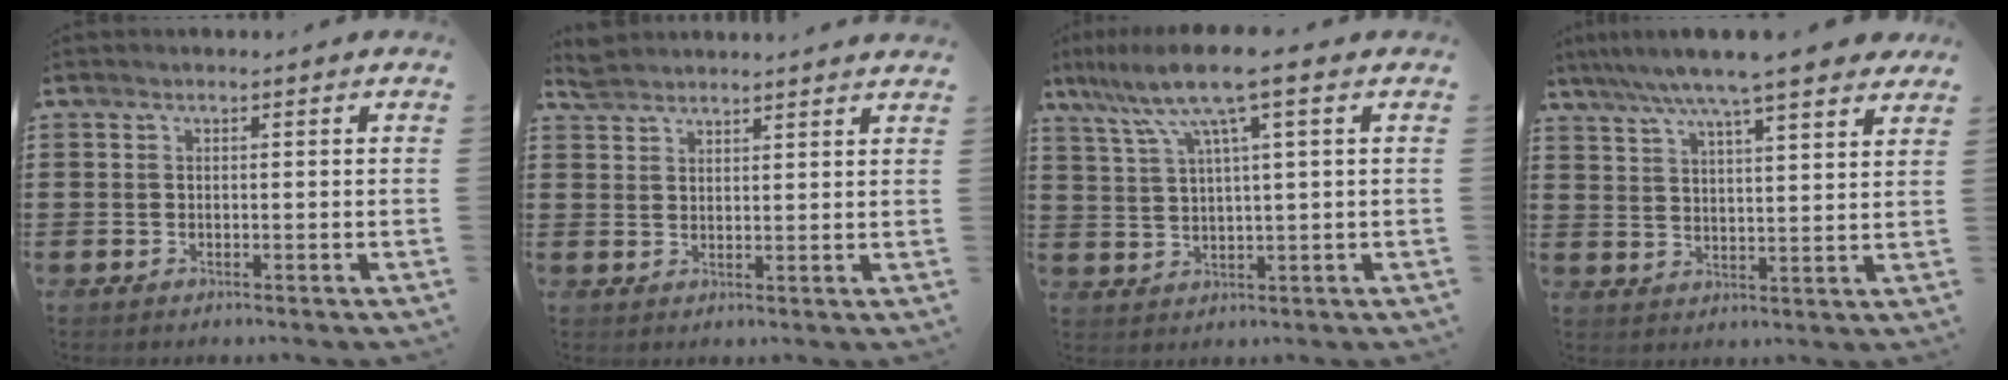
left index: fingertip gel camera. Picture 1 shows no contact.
{"total": 3.5, "force": [3.5, 0.0, 0.6], "torque": [-0.020, -0.005, 0.067]}
{"total": 8.5, "force": [4.3, 0.5, 7.3], "torque": [-0.160, -0.011, 0.070]}
{"total": 7.8, "force": [6.6, 0.1, 4.2], "torque": [-0.102, -0.021, 0.114]}